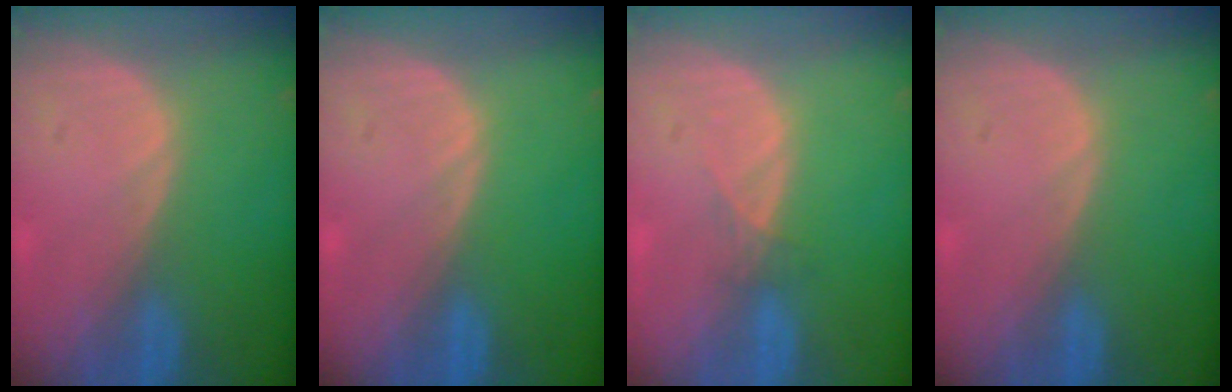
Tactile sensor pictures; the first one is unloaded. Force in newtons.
{"total": 0.0}
{"total": 1.1, "press": 1.1, "slide": 0.2}
{"total": 0.0}